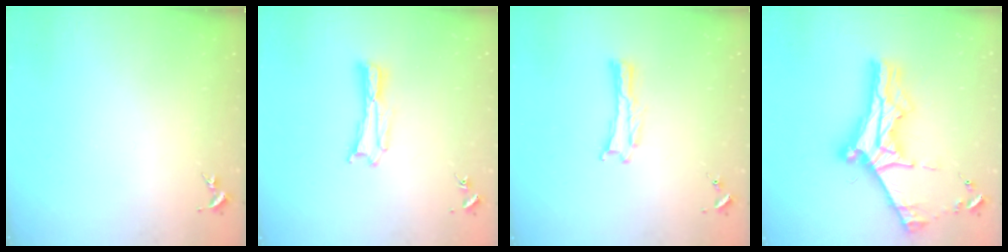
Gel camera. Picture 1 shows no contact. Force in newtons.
{"total": 0.9, "press": 0.9, "slide": 0.2}
{"total": 0.0}
{"total": 10.9, "press": 10.8, "slide": 1.0}